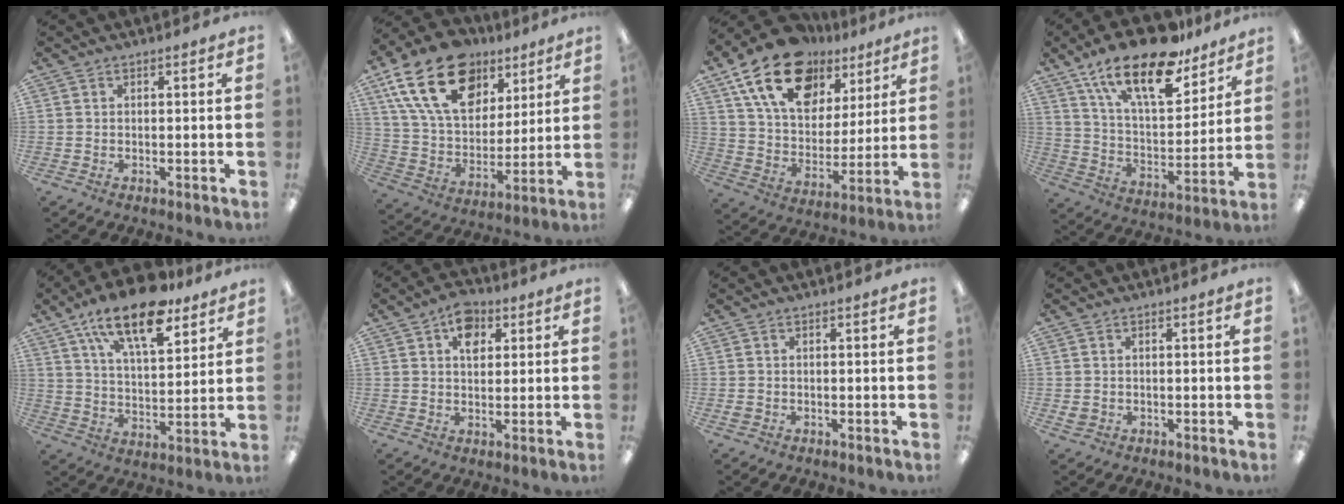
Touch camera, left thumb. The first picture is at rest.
{"total": 23.2, "force": [12.1, 14.5, 13.5], "torque": [-0.249, -0.050, 0.217]}
{"total": 20.7, "force": [12.3, 12.6, 10.8], "torque": [-0.194, -0.053, 0.225]}
{"total": 21.2, "force": [15.0, 8.1, 12.5], "torque": [-0.211, -0.088, 0.259]}
{"total": 18.2, "force": [12.5, 7.5, 10.9], "torque": [-0.181, -0.059, 0.211]}
{"total": 7.2, "force": [3.3, 4.8, 4.2], "torque": [-0.044, -0.006, 0.053]}
{"total": 1.0, "force": [-0.2, 0.9, 0.4], "torque": [-0.007, 0.005, -0.005]}
{"total": 1.5, "force": [-0.1, 1.4, 0.6], "torque": [-0.012, 0.003, -0.003]}